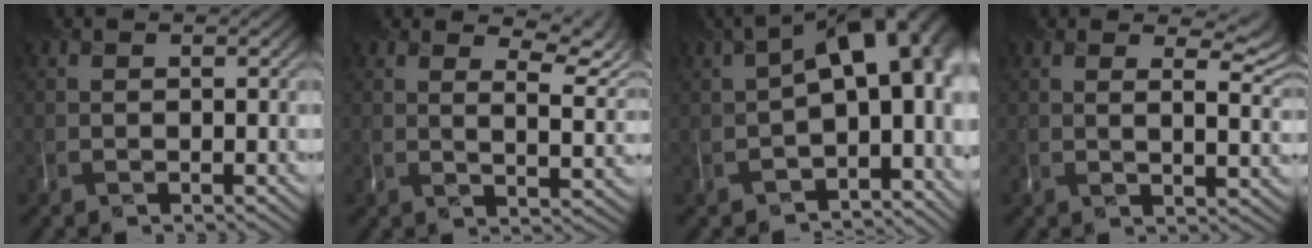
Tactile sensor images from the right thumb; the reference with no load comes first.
{"total": 7.0, "force": [4.2, 2.1, 5.2], "torque": [-0.071, 0.013, 0.064]}
{"total": 14.2, "force": [-1.2, 7.6, 11.9], "torque": [-0.148, 0.000, 0.011]}
{"total": 5.3, "force": [2.5, 1.7, 4.3], "torque": [-0.060, 0.003, 0.042]}